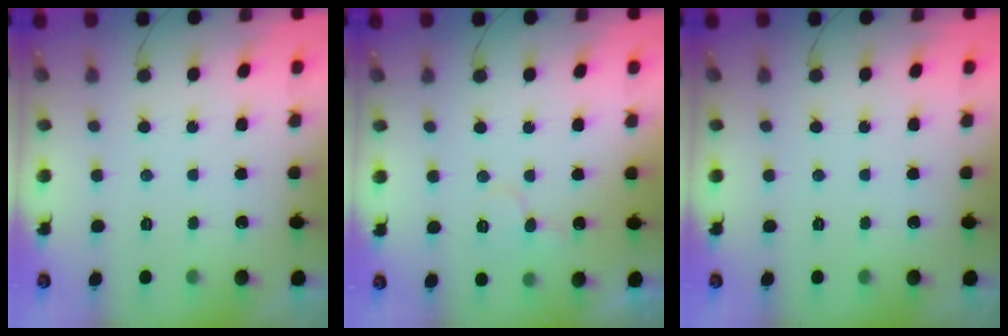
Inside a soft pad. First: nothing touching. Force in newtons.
{"total": 7.9, "press": 7.9, "slide": 0.5}
{"total": 0.0}